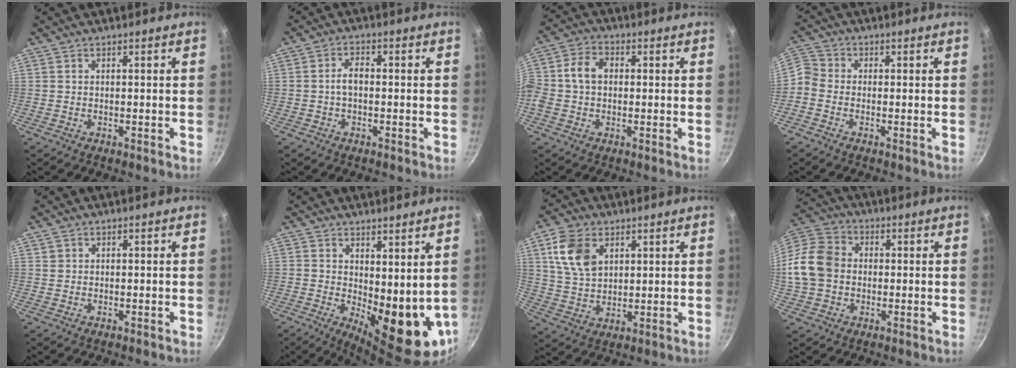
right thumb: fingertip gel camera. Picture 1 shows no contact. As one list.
[{"total": 3.2, "force": [-0.4, 1.8, 2.6], "torque": [-0.044, 0.018, -0.010]}, {"total": 7.7, "force": [0.3, 5.7, 5.2], "torque": [-0.098, 0.023, -0.014]}, {"total": 6.1, "force": [-1.9, 5.0, 2.9], "torque": [-0.069, 0.026, -0.058]}, {"total": 0.6, "force": [0.2, 0.5, 0.1], "torque": [0.007, 0.006, 0.004]}, {"total": 12.6, "force": [2.2, 5.7, 11.0], "torque": [-0.118, -0.041, 0.044]}, {"total": 10.3, "force": [4.0, 6.9, 6.5], "torque": [-0.106, -0.013, 0.079]}, {"total": 12.6, "force": [-0.2, 10.3, 7.3], "torque": [-0.120, 0.022, -0.021]}]